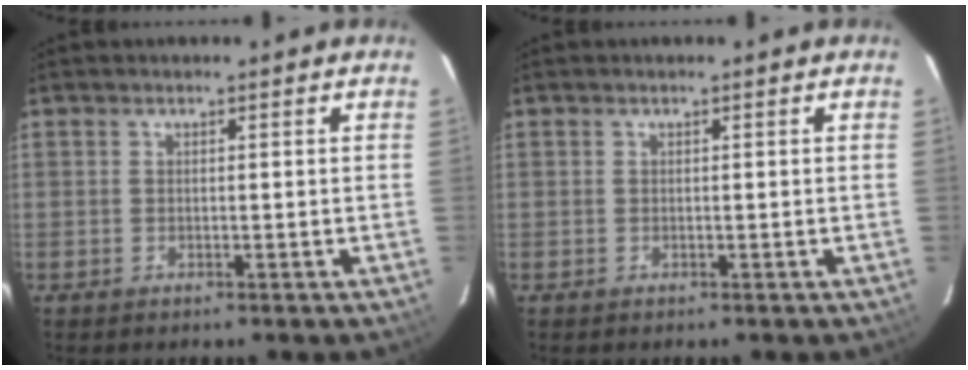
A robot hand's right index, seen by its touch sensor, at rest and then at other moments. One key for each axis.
{"total": 0.0}